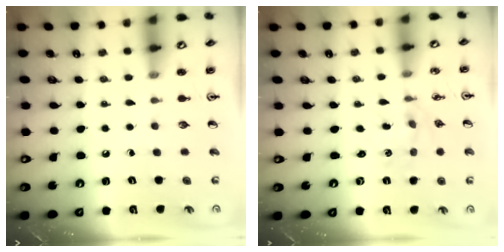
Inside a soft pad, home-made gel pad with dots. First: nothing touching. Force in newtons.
{"total": 1.0, "press": 0.9, "slide": 0.2}